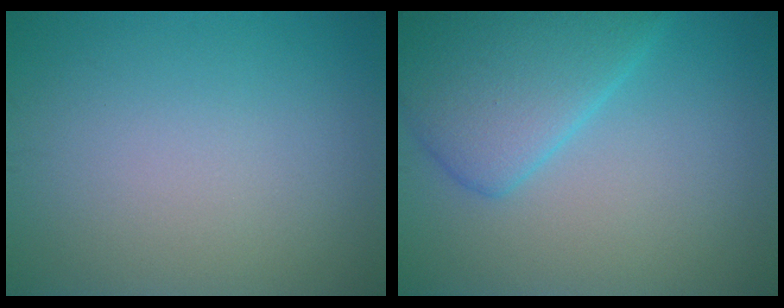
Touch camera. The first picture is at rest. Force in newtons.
{"total": 6.2, "press": 6.2, "slide": 0.2}